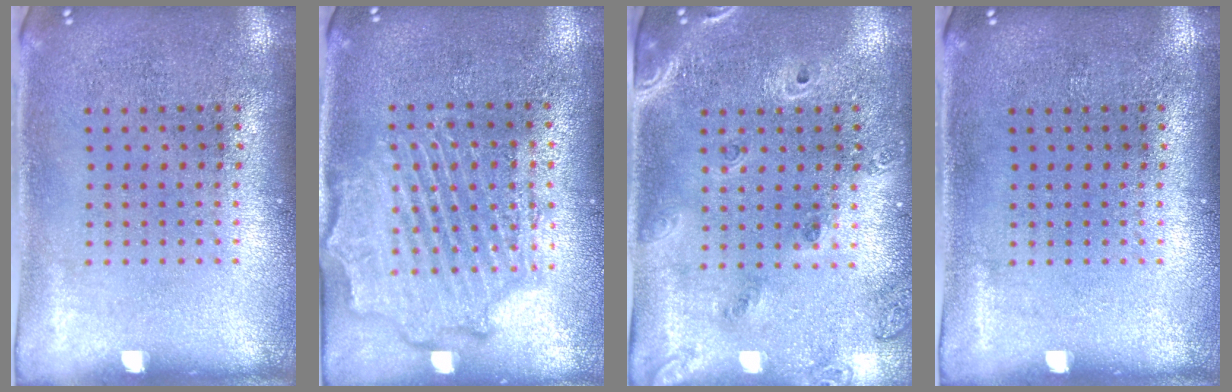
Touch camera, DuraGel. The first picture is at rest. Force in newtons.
{"total": 2.2, "press": 2.1, "slide": 0.5}
{"total": 1.5, "press": 1.5, "slide": 0.4}
{"total": 0.0}